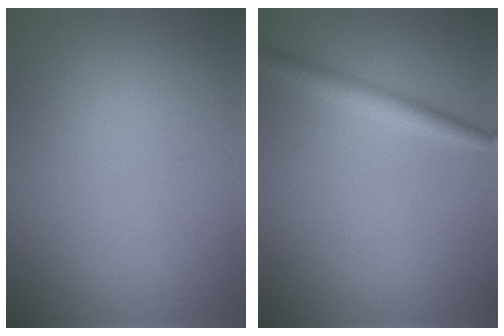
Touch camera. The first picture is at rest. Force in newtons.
{"total": 2.1, "press": 2.1, "slide": 0.1}